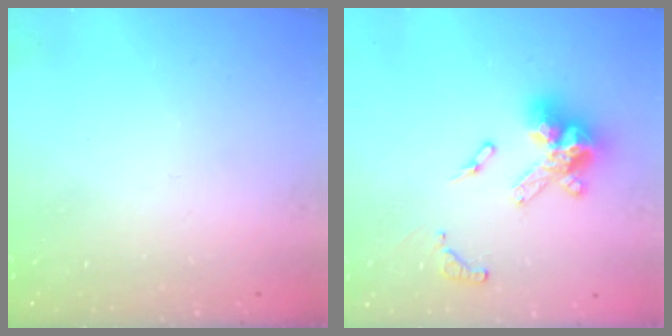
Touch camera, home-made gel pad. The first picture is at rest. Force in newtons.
{"total": 14.0, "press": 13.9, "slide": 1.7}